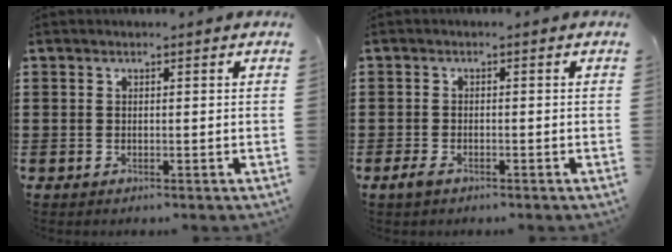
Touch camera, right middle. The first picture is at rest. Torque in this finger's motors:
{"motor_torque": [1.94, 0.19, 0.28, 0.07]}